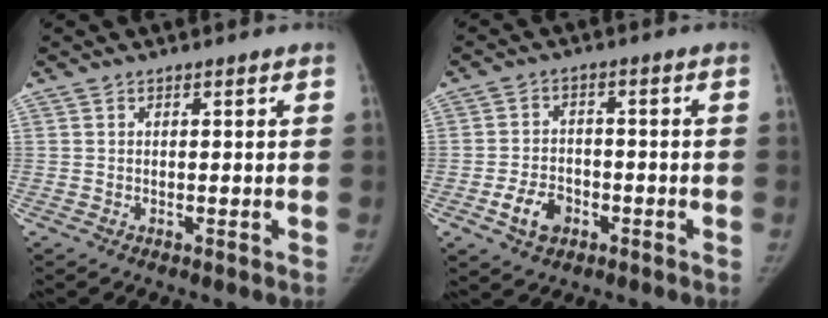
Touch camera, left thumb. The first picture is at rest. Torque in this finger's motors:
{"motor_torque": [-0.04, 0.06, 0.32, -0.03, 0.00]}